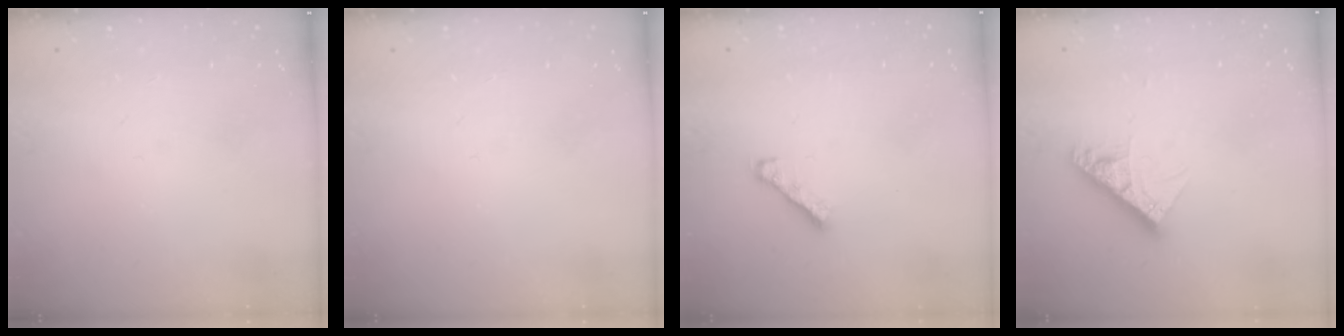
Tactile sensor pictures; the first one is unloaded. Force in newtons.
{"total": 0.0}
{"total": 3.5, "press": 3.4, "slide": 0.7}
{"total": 8.4, "press": 8.4, "slide": 0.3}